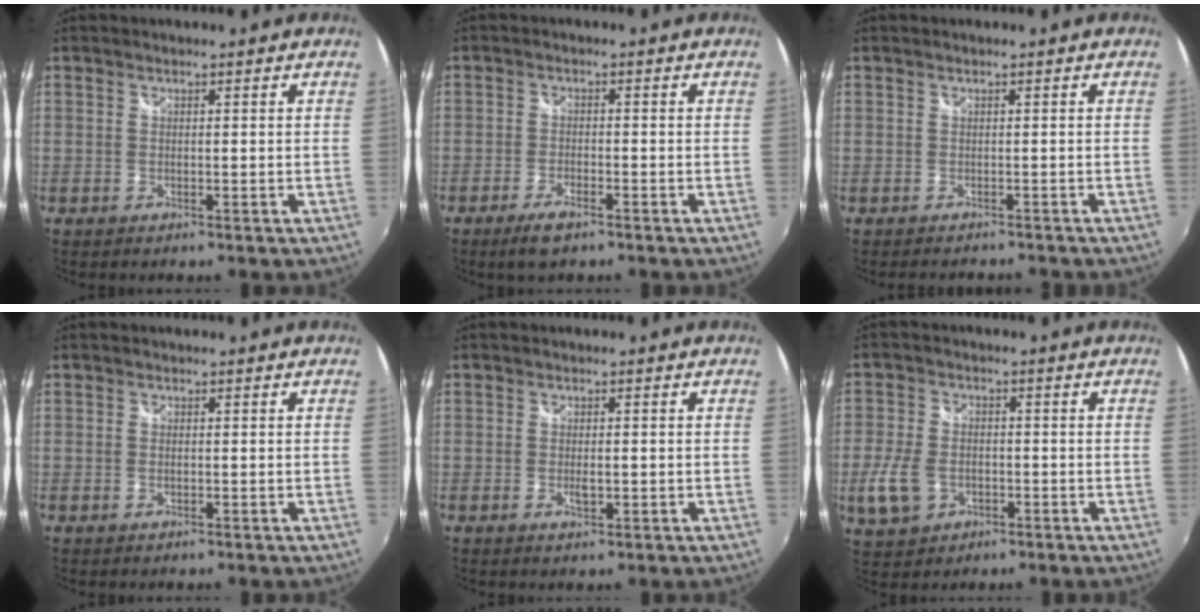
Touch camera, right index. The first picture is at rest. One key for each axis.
{"total": 4.2, "fx": -3.0, "fy": 1.3, "fz": 2.7, "tx": -0.066, "ty": -0.006, "tz": -0.057}
{"total": 2.1, "fx": -1.7, "fy": 1.2, "fz": 0.4, "tx": -0.004, "ty": -0.001, "tz": -0.023}
{"total": 0.8, "fx": -0.1, "fy": 0.4, "fz": 0.6, "tx": -0.014, "ty": -0.001, "tz": -0.004}
{"total": 2.2, "fx": -0.5, "fy": 1.0, "fz": 1.9, "tx": -0.031, "ty": -0.003, "tz": -0.006}
{"total": 8.7, "fx": -2.9, "fy": 6.6, "fz": 5.0, "tx": -0.128, "ty": -0.002, "tz": -0.051}